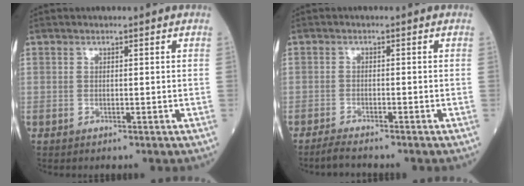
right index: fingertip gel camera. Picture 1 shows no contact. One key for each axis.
{"total": 2.6, "fx": -2.5, "fy": -0.2, "fz": 1.0, "tx": -0.027, "ty": -0.009, "tz": -0.045}